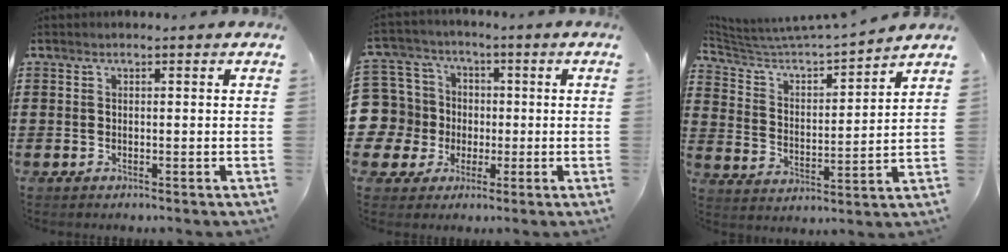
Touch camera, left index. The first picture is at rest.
{"total": 9.1, "force": [-1.1, 8.9, 1.7], "torque": [-0.104, 0.003, -0.023]}
{"total": 4.3, "force": [4.0, 0.4, 1.4], "torque": [-0.053, -0.036, 0.059]}